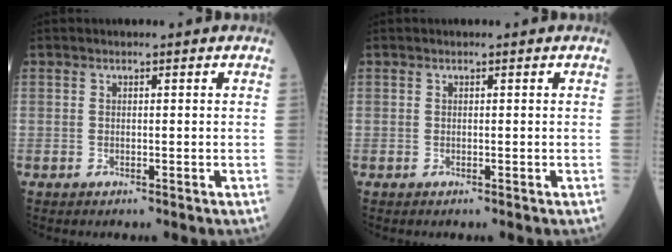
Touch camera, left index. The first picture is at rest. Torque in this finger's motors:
{"motor_torque": [0.10, 0.09, 0.02, 0.00]}